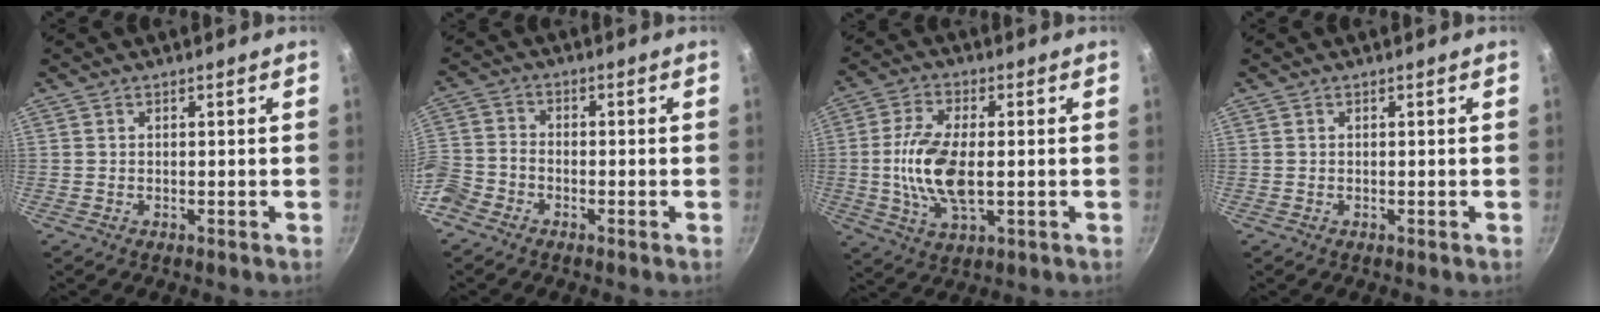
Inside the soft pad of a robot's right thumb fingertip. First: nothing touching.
{"total": 7.6, "force": [-4.7, 4.9, 3.5], "torque": [-0.078, 0.038, -0.113]}
{"total": 11.9, "force": [-0.7, 5.7, 10.5], "torque": [-0.209, 0.004, -0.018]}
{"total": 0.0}